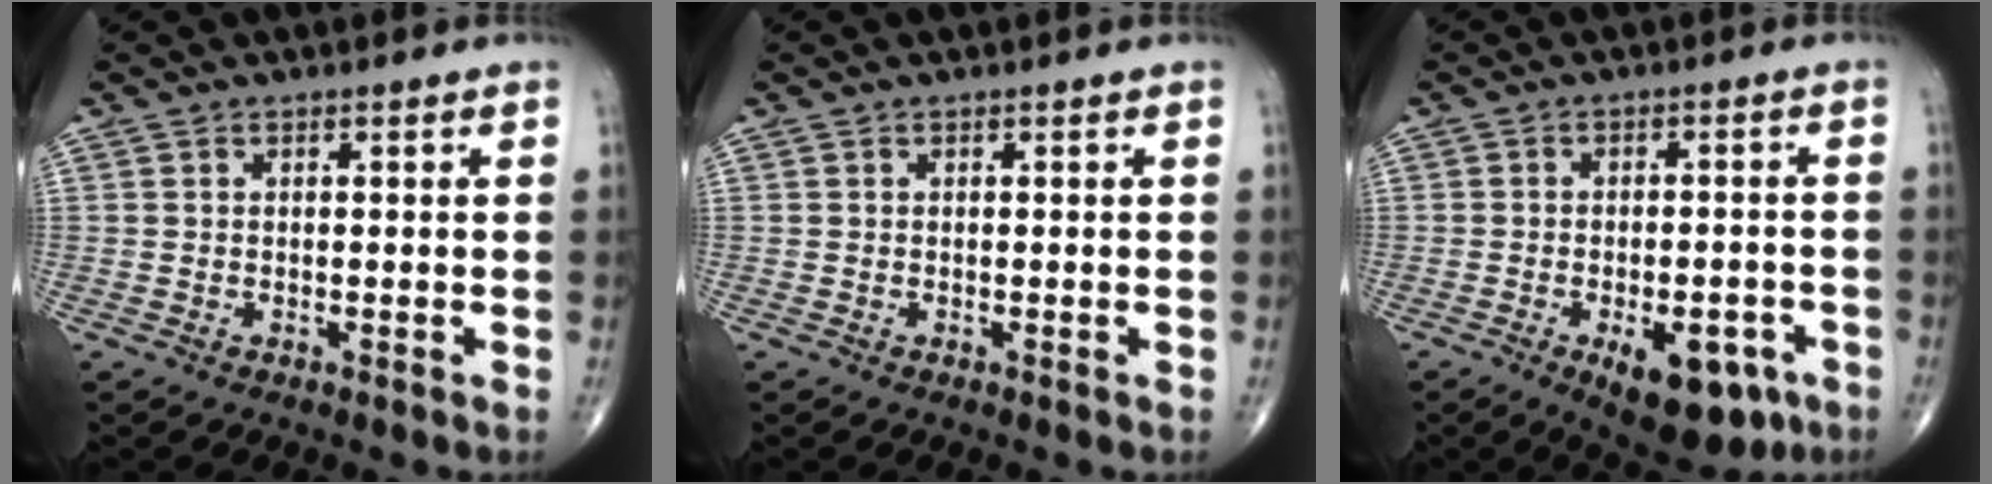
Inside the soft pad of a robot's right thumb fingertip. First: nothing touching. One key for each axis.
{"total": 0.0}
{"total": 13.7, "fx": -6.6, "fy": 6.7, "fz": 10.1, "tx": -0.117, "ty": 0.019, "tz": -0.080}